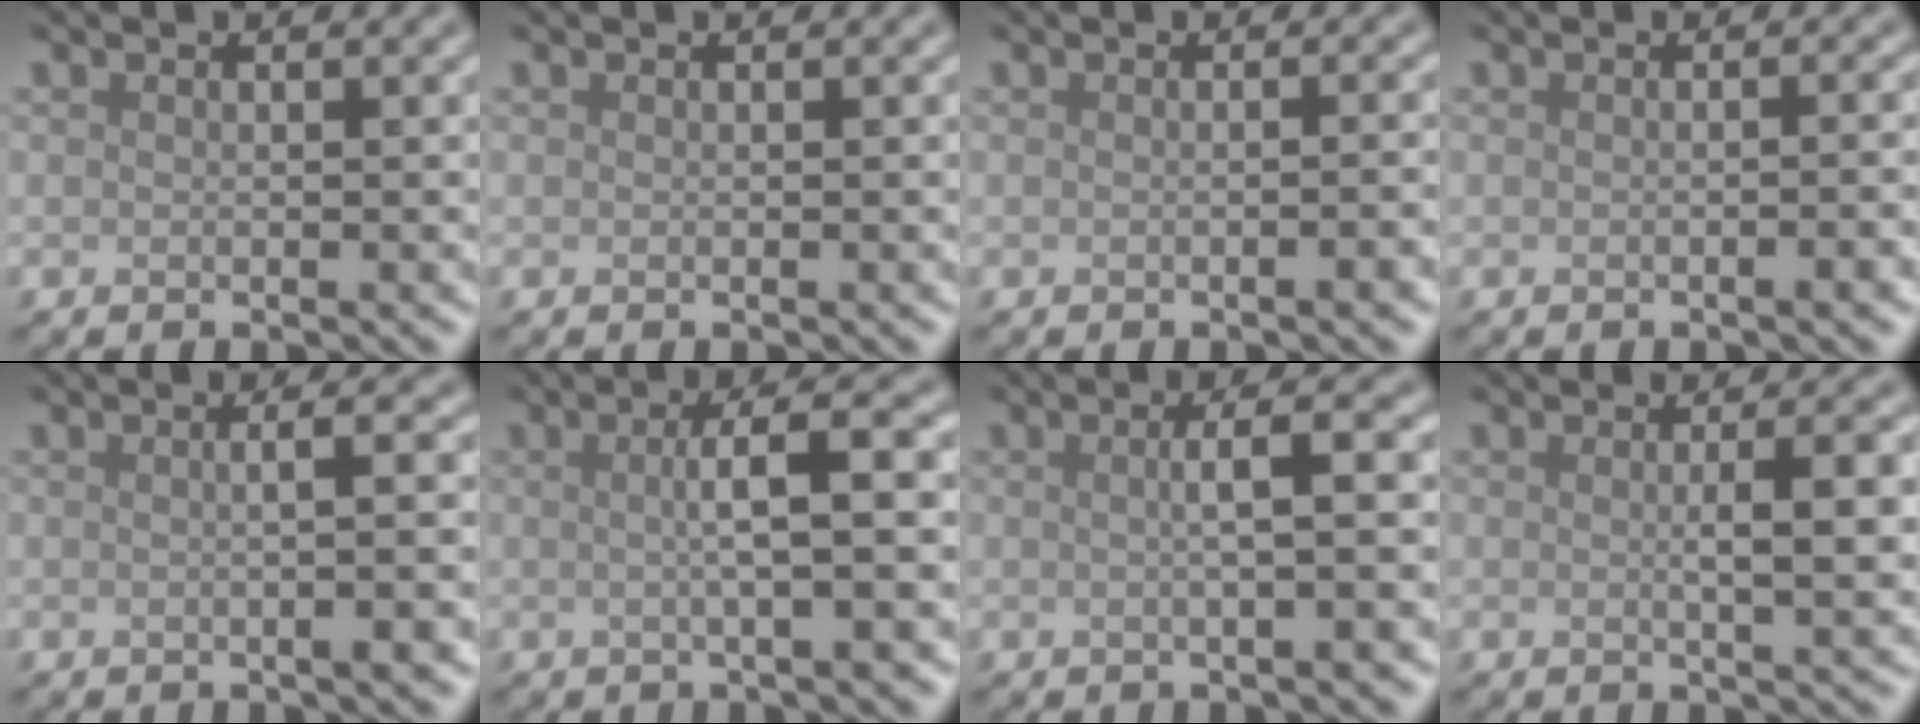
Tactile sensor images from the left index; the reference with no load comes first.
{"total": 0.0}
{"total": 1.9, "force": [-0.5, 0.6, 1.8], "torque": [-0.011, 0.005, -0.006]}
{"total": 2.7, "force": [-0.4, 1.0, 2.5], "torque": [-0.009, 0.010, -0.008]}
{"total": 5.0, "force": [0.1, 2.0, 4.6], "torque": [-0.018, 0.022, -0.021]}
{"total": 4.8, "force": [0.3, 1.0, 4.7], "torque": [-0.065, 0.011, -0.002]}
{"total": 3.9, "force": [0.1, 1.0, 3.7], "torque": [-0.044, 0.010, -0.002]}
{"total": 4.0, "force": [0.2, 0.9, 3.9], "torque": [-0.052, 0.005, 0.000]}